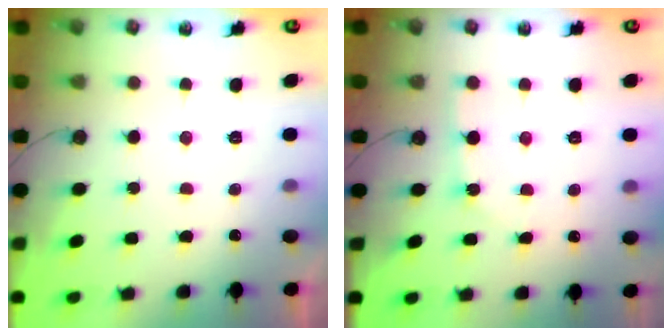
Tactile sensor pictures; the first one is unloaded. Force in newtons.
{"total": 2.5, "press": 2.5, "slide": 0.3}